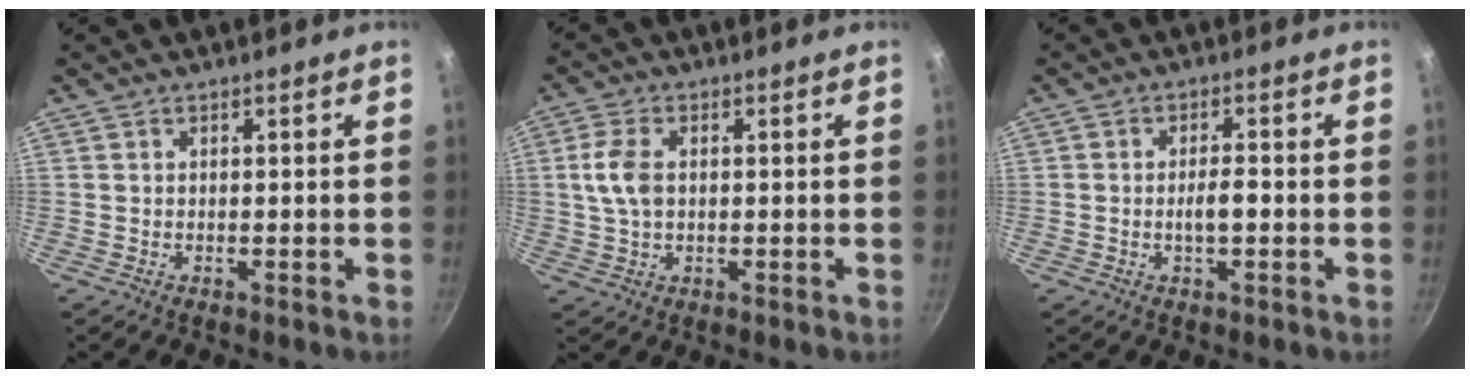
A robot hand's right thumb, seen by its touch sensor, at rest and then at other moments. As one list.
[{"total": 6.1, "force": [0.6, 3.8, 4.6], "torque": [-0.091, 0.005, 0.011]}, {"total": 3.5, "force": [-0.7, 1.3, 3.2], "torque": [-0.048, 0.013, -0.012]}]